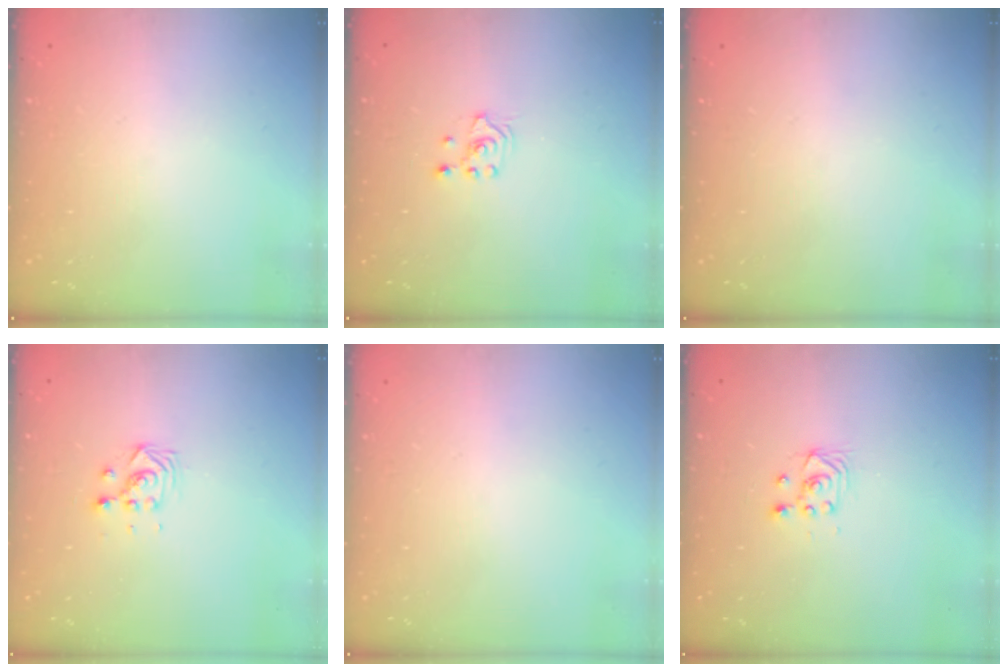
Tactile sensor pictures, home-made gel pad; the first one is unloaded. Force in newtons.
{"total": 2.1, "press": 2.1, "slide": 0.1}
{"total": 0.0}
{"total": 3.2, "press": 3.2, "slide": 0.5}
{"total": 0.0}
{"total": 2.9, "press": 2.6, "slide": 1.3}